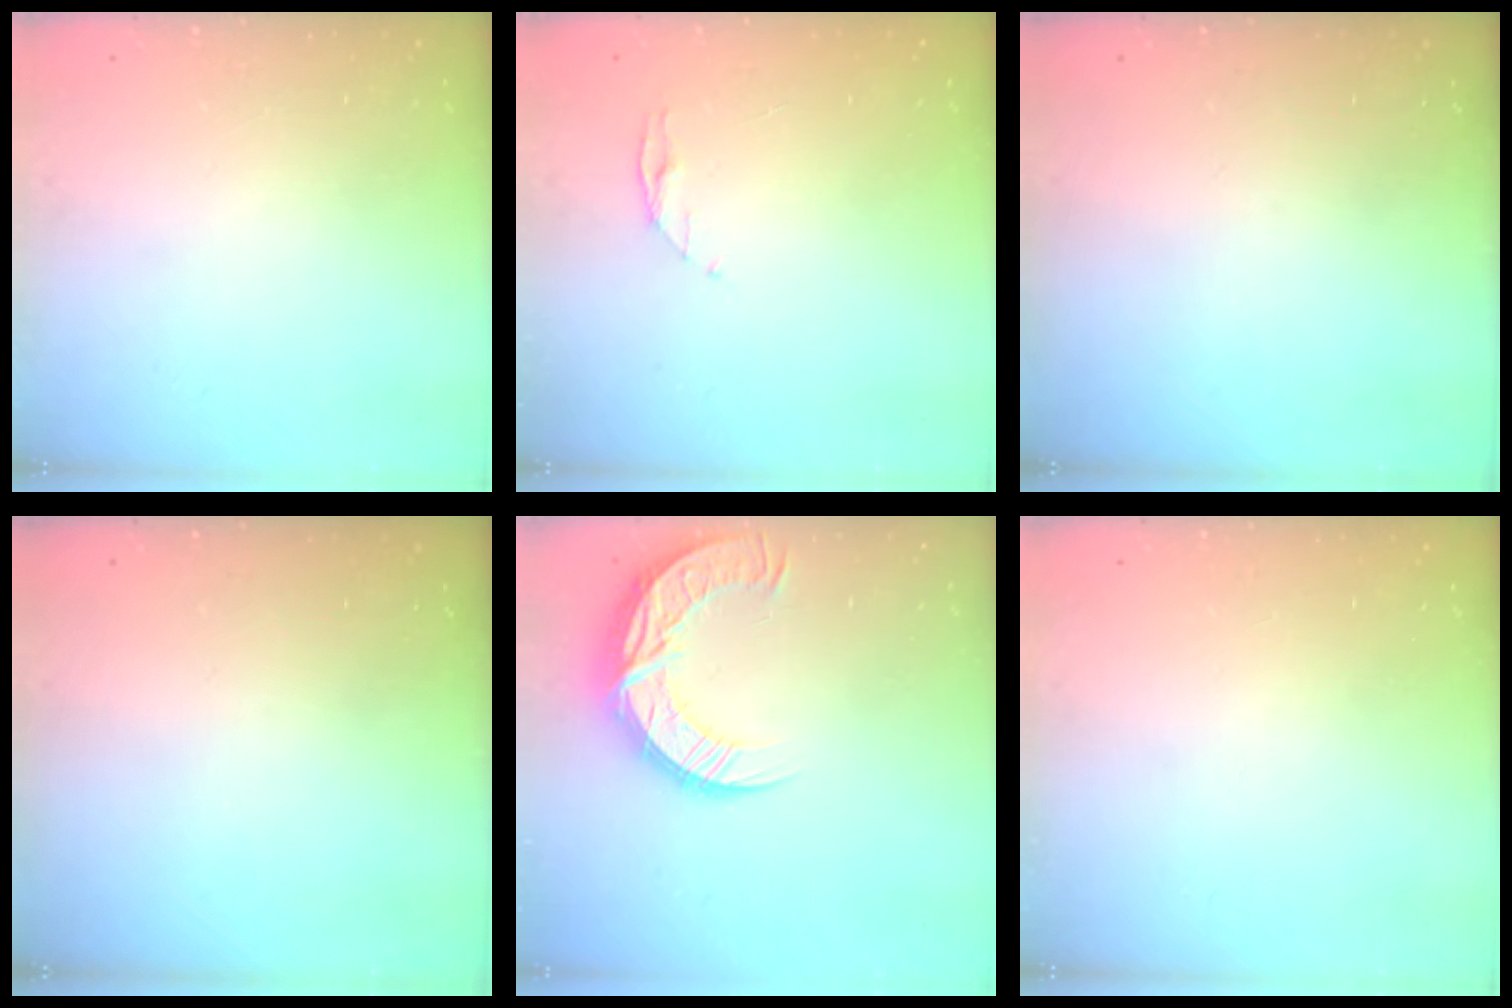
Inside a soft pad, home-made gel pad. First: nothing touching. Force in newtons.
{"total": 3.9, "press": 3.9, "slide": 0.5}
{"total": 0.0}
{"total": 0.0}
{"total": 15.0, "press": 15.0, "slide": 0.9}
{"total": 0.0}